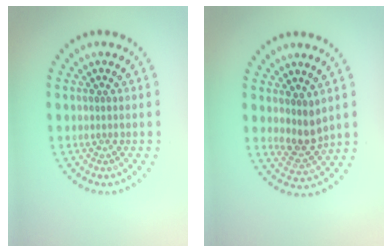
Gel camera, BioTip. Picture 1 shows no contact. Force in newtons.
{"total": 2.4, "press": 2.0, "slide": 1.3}